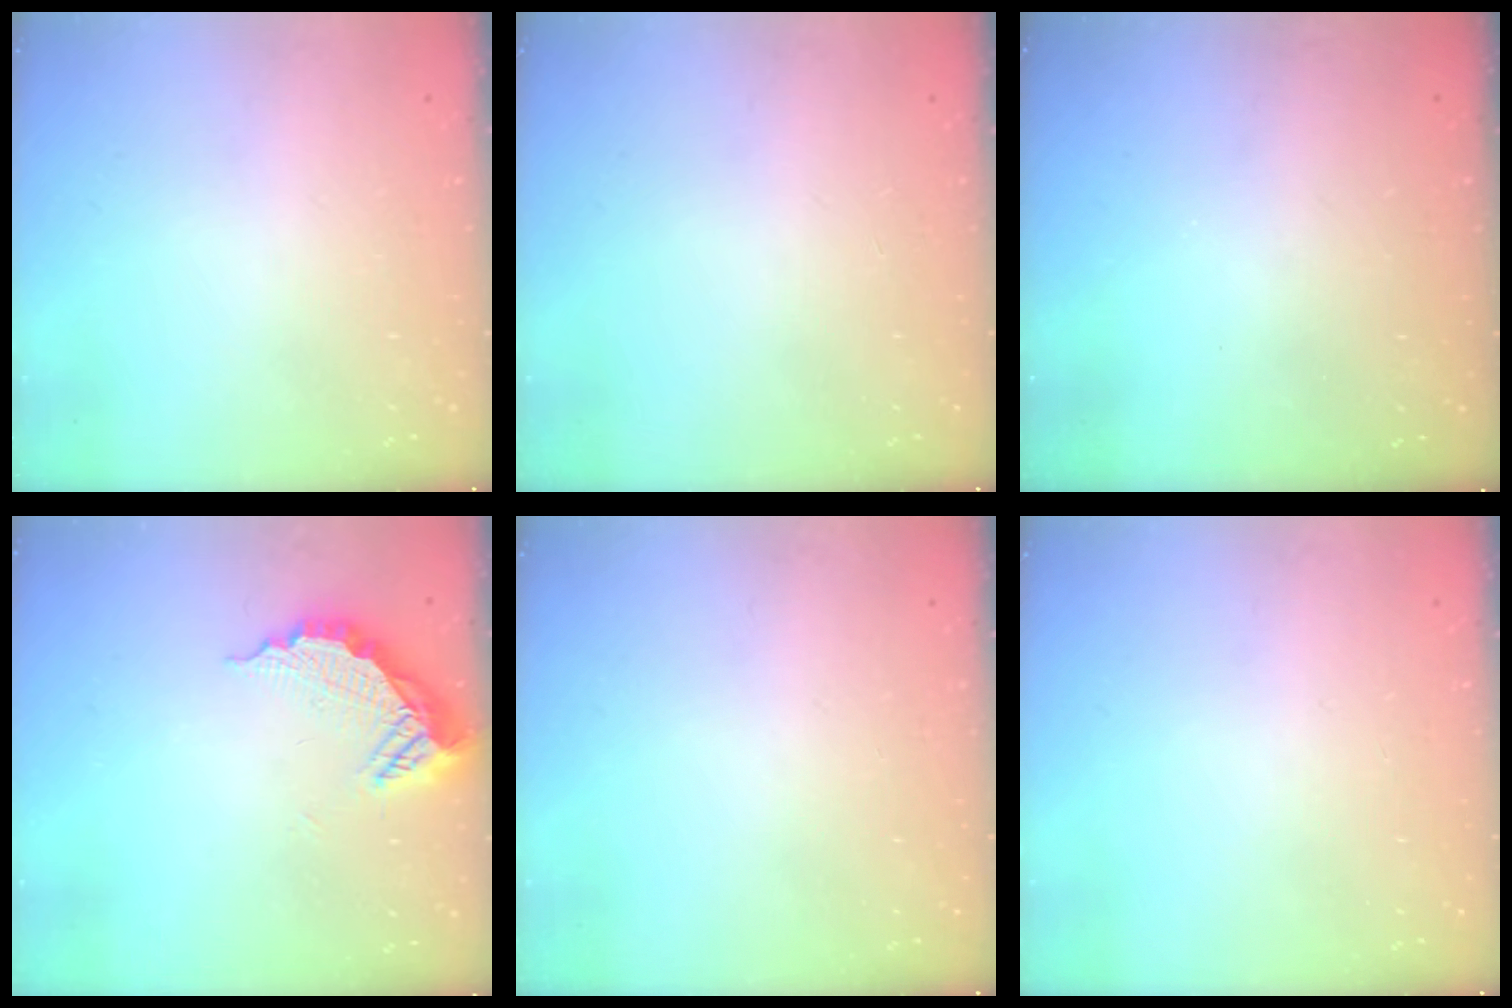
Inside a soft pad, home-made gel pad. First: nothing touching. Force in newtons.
{"total": 0.0}
{"total": 3.0, "press": 3.0, "slide": 0.3}
{"total": 9.5, "press": 9.5, "slide": 0.7}
{"total": 0.0}
{"total": 0.0}